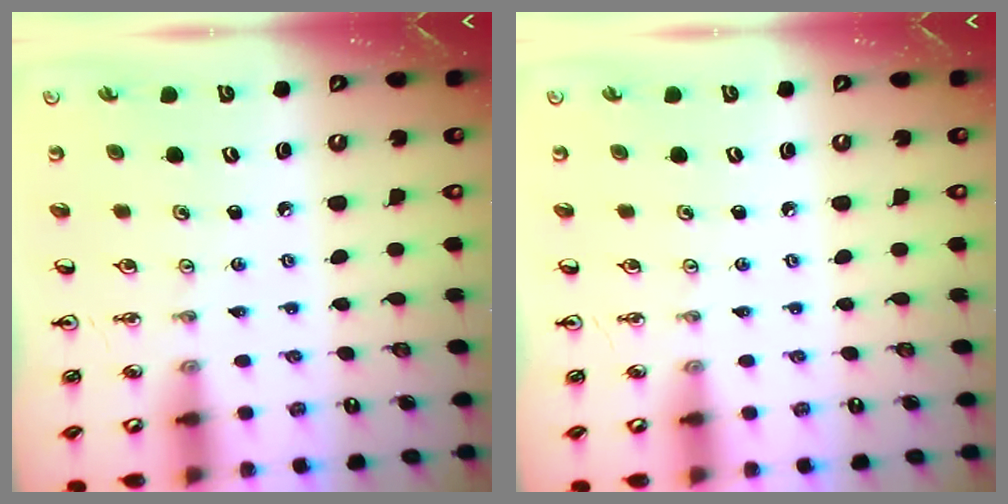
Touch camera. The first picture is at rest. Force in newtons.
{"total": 0.0}